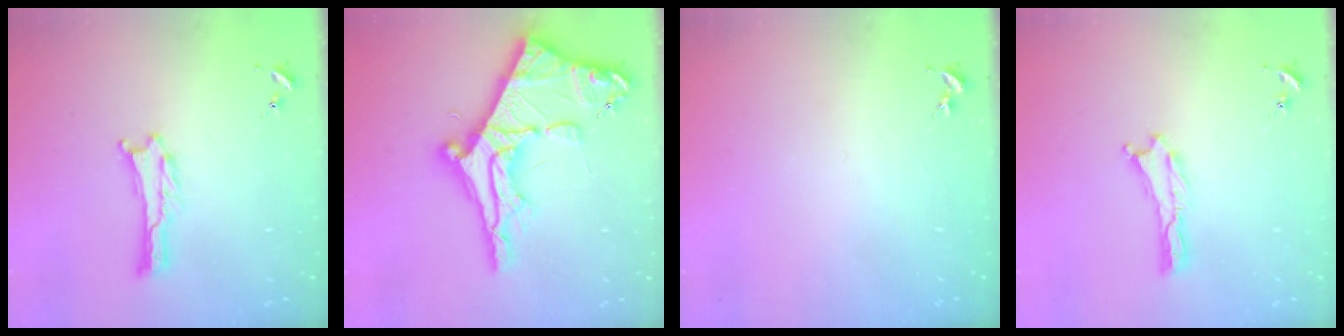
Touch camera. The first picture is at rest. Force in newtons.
{"total": 9.8, "press": 9.8, "slide": 1.1}
{"total": 0.0}
{"total": 0.0}